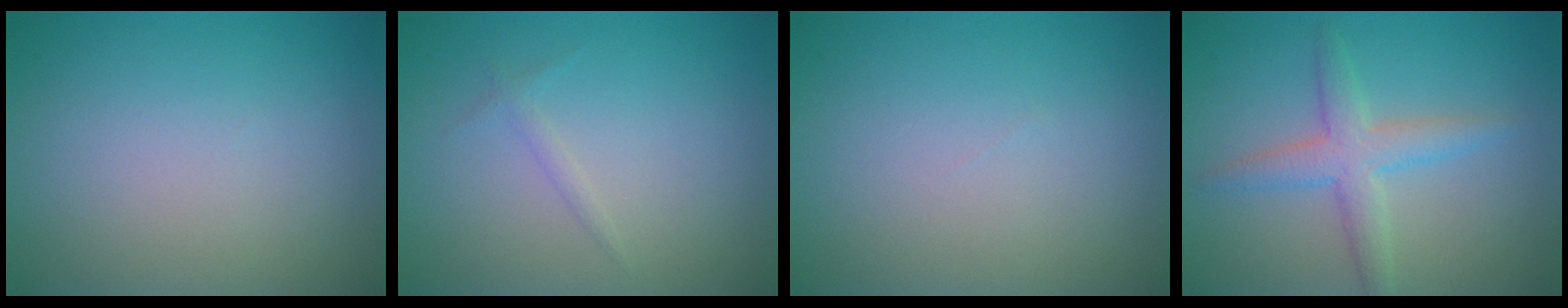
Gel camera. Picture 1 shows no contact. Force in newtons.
{"total": 0.8, "press": 0.8, "slide": 0.1}
{"total": 0.0}
{"total": 3.5, "press": 3.5, "slide": 0.2}